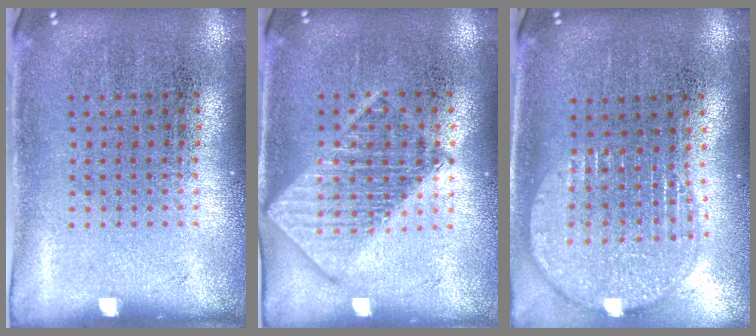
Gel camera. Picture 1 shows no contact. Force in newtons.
{"total": 1.7, "press": 1.7, "slide": 0.3}
{"total": 1.9, "press": 1.6, "slide": 1.0}